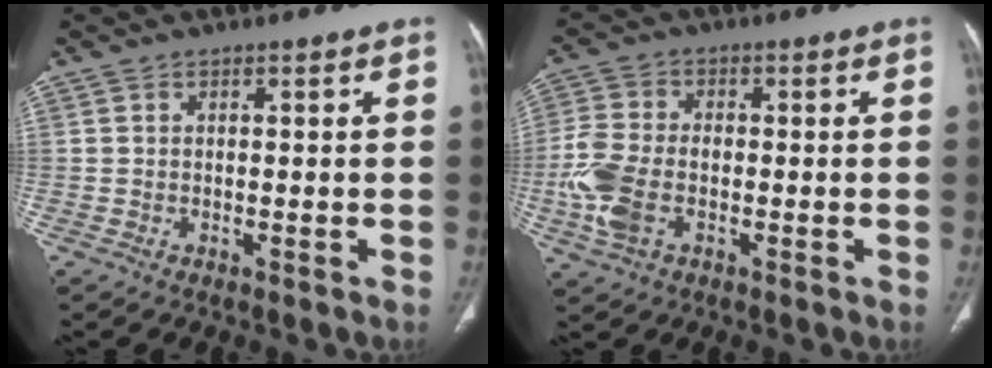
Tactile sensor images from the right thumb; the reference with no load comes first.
{"total": 9.3, "force": [-2.4, 5.8, 6.9], "torque": [-0.168, 0.009, -0.049]}